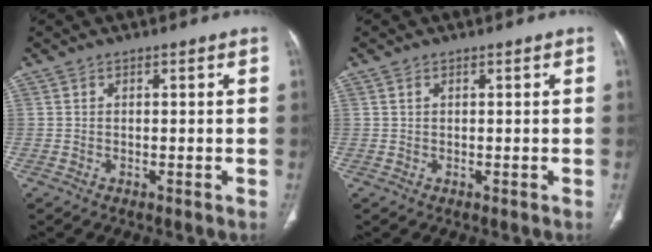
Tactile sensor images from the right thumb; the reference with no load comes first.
{"total": 0.5, "force": [0.3, 0.3, 0.3], "torque": [-0.008, 0.003, 0.006]}